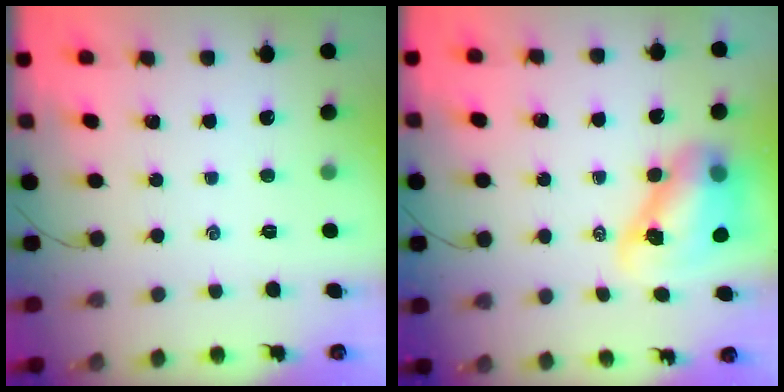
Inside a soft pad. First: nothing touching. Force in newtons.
{"total": 9.6, "press": 9.2, "slide": 2.8}